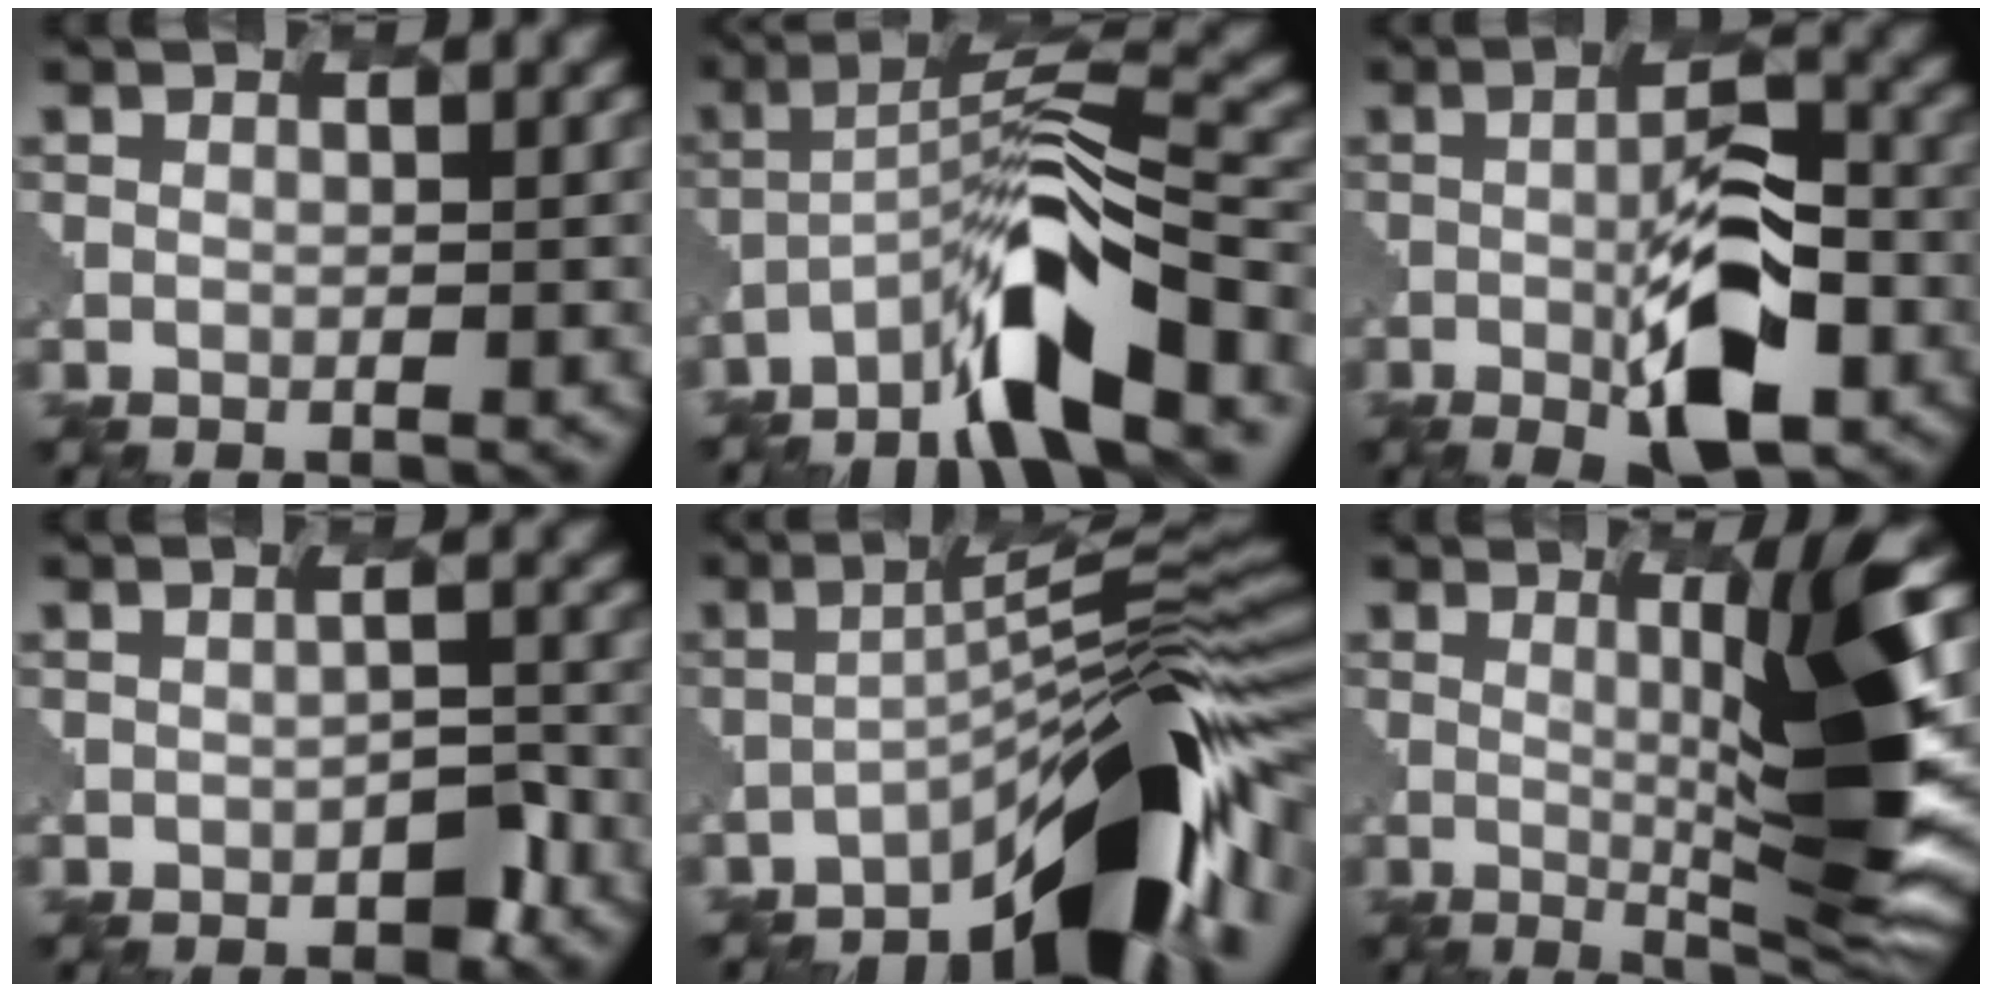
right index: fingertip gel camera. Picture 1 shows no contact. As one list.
[{"total": 7.8, "force": [-6.3, 0.8, 4.6], "torque": [-0.113, 0.024, -0.131]}, {"total": 6.1, "force": [-2.7, 2.0, 5.1], "torque": [-0.122, -0.004, -0.056]}, {"total": 1.7, "force": [-1.6, 0.3, -0.2], "torque": [-0.024, -0.010, -0.030]}, {"total": 9.5, "force": [-6.7, 0.7, 6.7], "torque": [-0.122, 0.013, -0.127]}, {"total": 7.5, "force": [1.4, 0.0, 7.3], "torque": [-0.130, 0.000, 0.014]}]